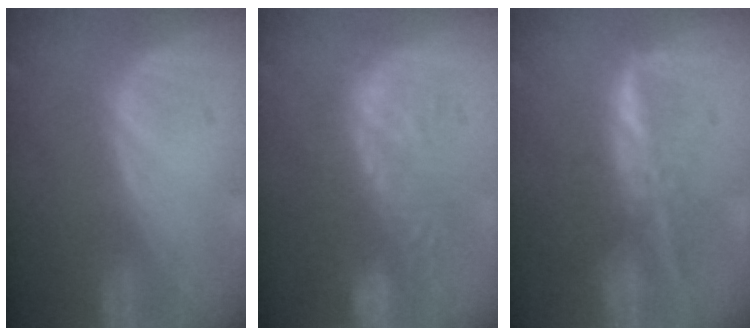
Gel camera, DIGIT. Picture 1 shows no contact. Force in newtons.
{"total": 10.1, "press": 9.0, "slide": 4.5}
{"total": 7.6, "press": 6.4, "slide": 4.2}